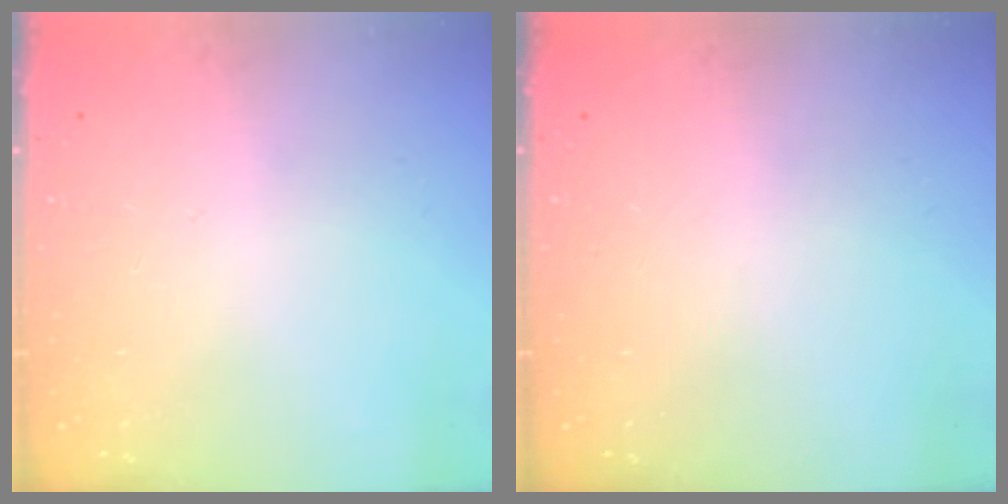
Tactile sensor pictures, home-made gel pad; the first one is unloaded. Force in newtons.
{"total": 0.0}